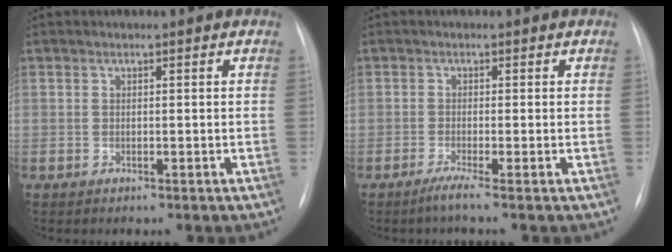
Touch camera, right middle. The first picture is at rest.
{"total": 1.8, "force": [-1.3, -0.6, 1.1], "torque": [-0.025, -0.002, -0.029]}